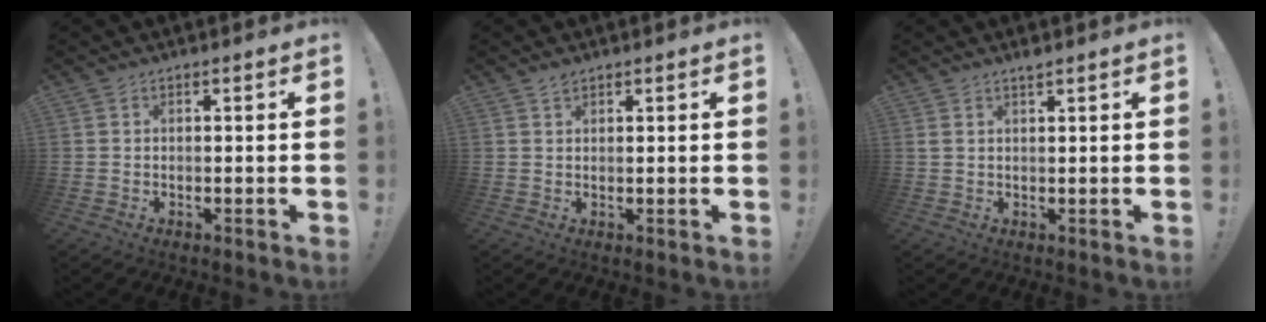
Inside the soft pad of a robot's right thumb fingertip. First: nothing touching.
{"total": 1.5, "force": [1.2, 0.6, 0.7], "torque": [-0.002, -0.005, 0.020]}
{"total": 1.3, "force": [1.2, 0.0, 0.6], "torque": [-0.007, -0.008, 0.021]}